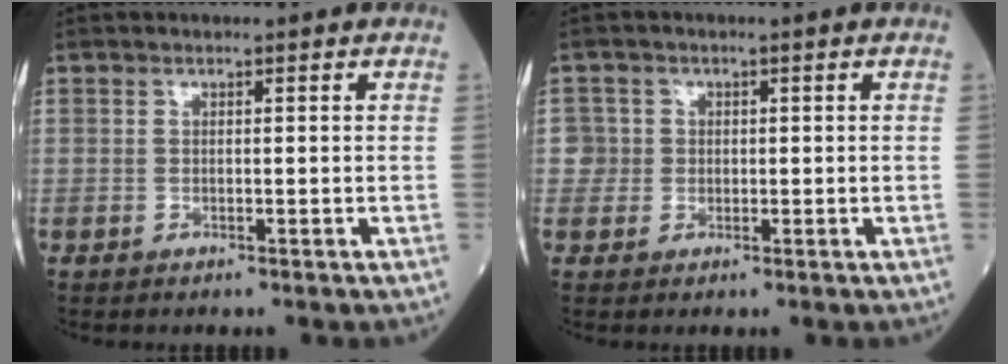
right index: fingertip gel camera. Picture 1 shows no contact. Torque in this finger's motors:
{"motor_torque": [0.28, 0.00, 0.02, 0.01]}